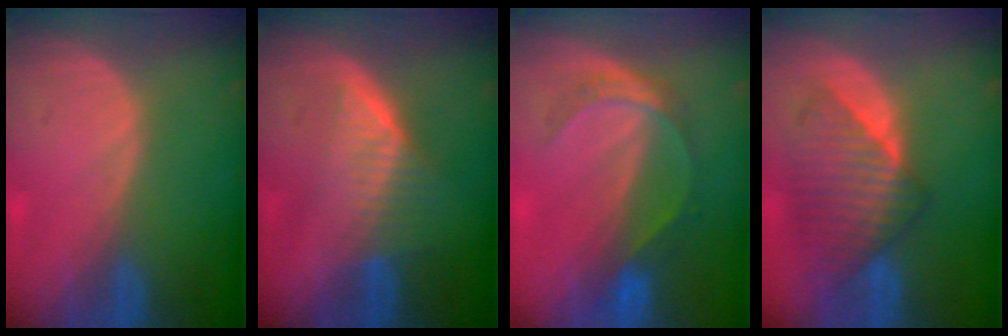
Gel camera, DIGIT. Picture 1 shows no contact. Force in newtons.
{"total": 6.5, "press": 5.7, "slide": 3.2}
{"total": 5.3, "press": 5.0, "slide": 1.8}
{"total": 8.6, "press": 8.1, "slide": 2.7}